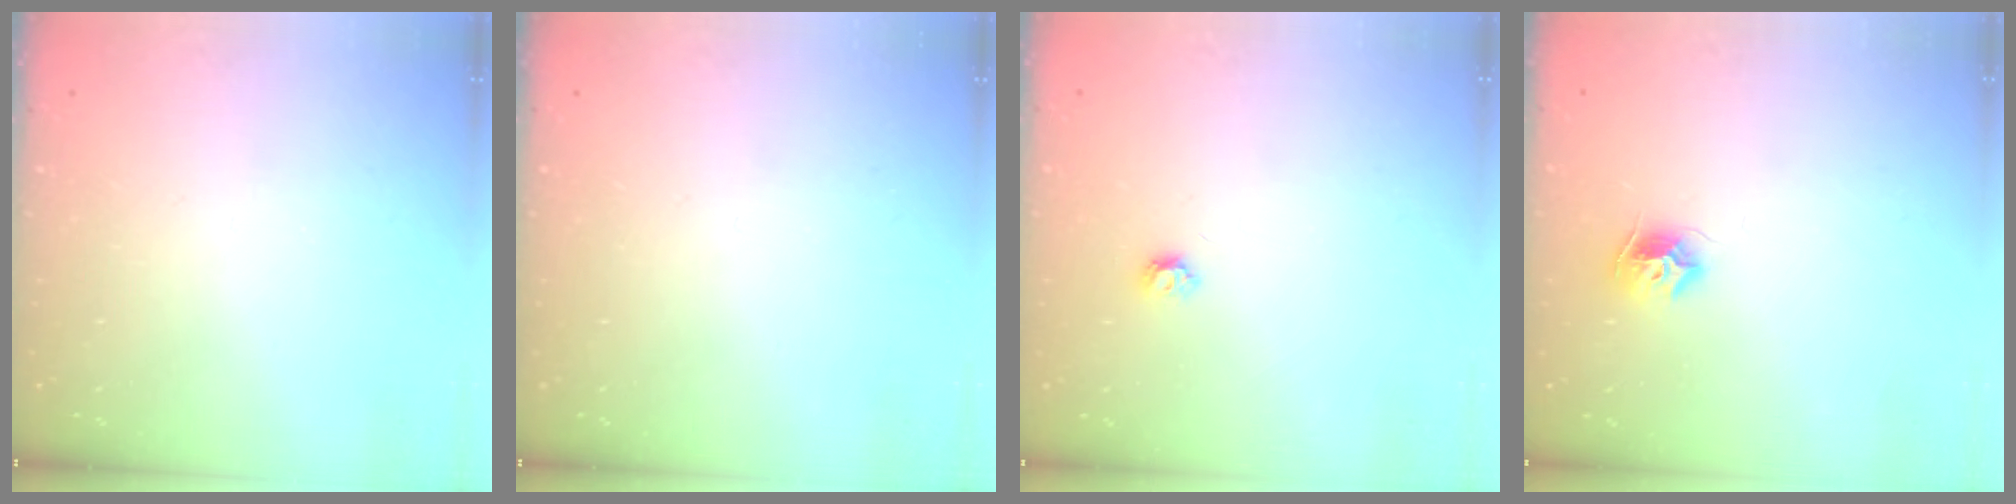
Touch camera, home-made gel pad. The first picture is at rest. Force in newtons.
{"total": 0.0}
{"total": 4.0, "press": 4.0, "slide": 0.6}
{"total": 8.0, "press": 7.9, "slide": 0.5}